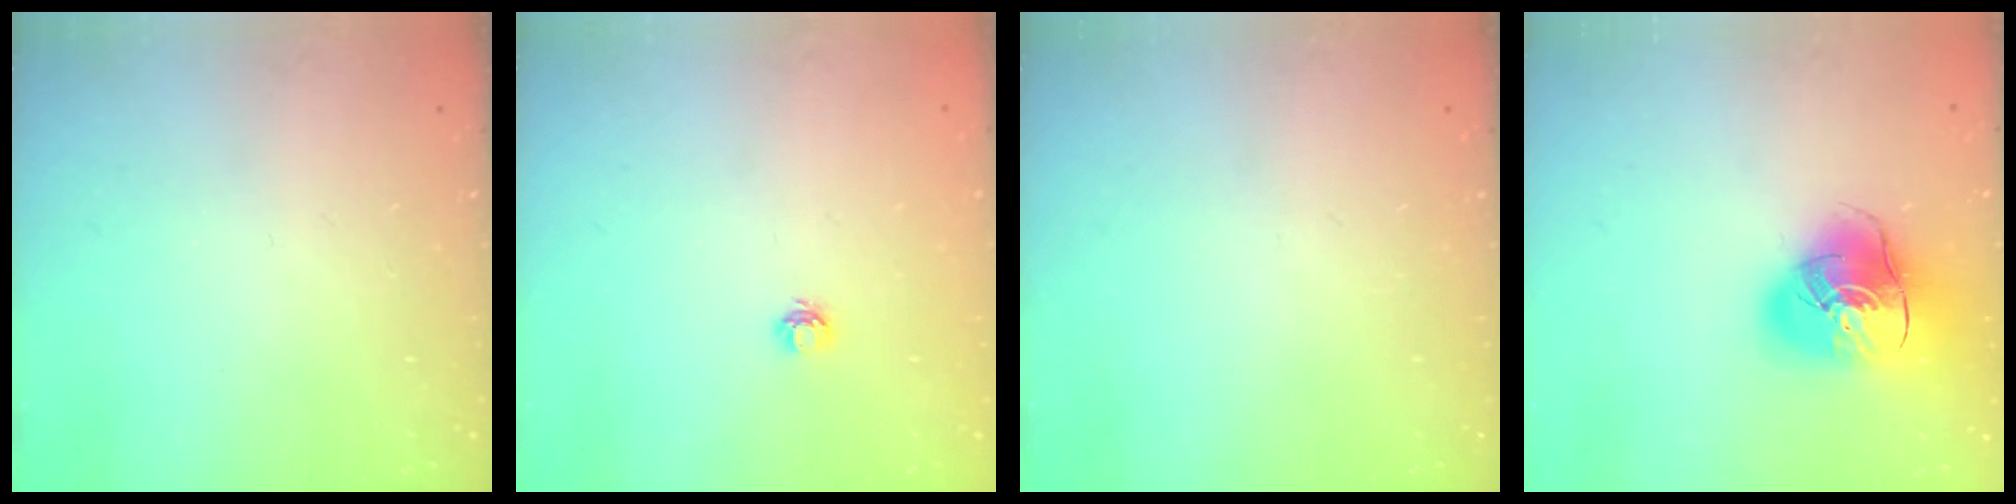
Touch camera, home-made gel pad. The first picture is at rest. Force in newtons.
{"total": 3.9, "press": 3.9, "slide": 0.5}
{"total": 0.0}
{"total": 17.1, "press": 16.8, "slide": 2.9}